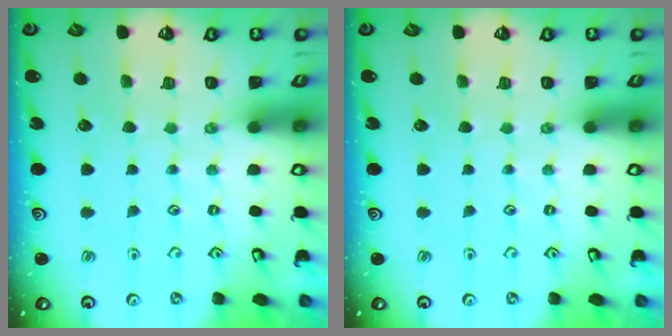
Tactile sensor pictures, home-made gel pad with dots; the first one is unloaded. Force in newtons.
{"total": 0.0}